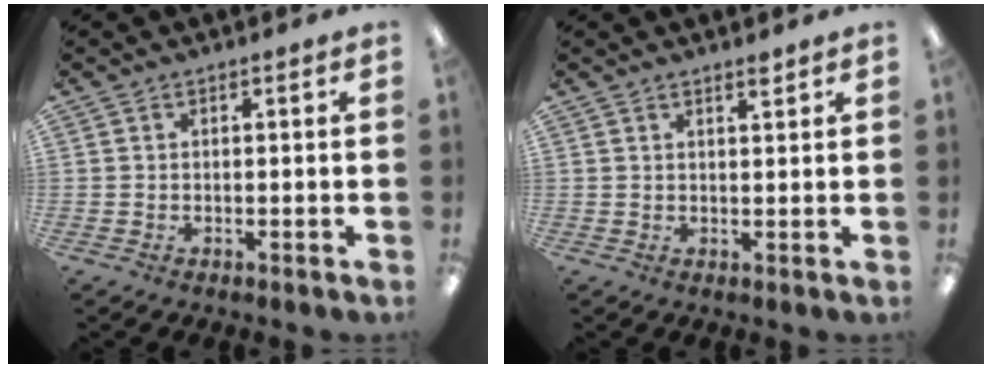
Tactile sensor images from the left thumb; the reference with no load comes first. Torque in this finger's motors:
{"motor_torque": [0.05, 0.10, -0.44, 0.19, -0.01]}